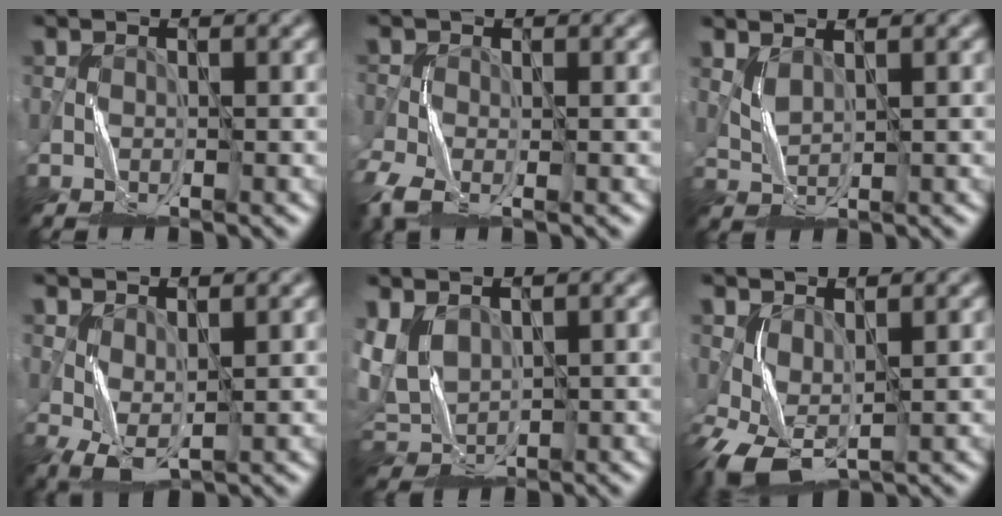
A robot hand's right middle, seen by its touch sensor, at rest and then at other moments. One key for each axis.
{"total": 4.1, "fx": -2.4, "fy": 2.0, "fz": 2.7, "tx": -0.074, "ty": -0.011, "tz": -0.055}
{"total": 1.3, "fx": 1.1, "fy": 0.1, "fz": 0.8, "tx": -0.027, "ty": -0.004, "tz": 0.029}
{"total": 2.7, "fx": 0.4, "fy": 1.1, "fz": 2.4, "tx": -0.065, "ty": -0.001, "tz": 0.010}
{"total": 3.5, "fx": 1.6, "fy": 2.3, "fz": 2.2, "tx": -0.069, "ty": 0.002, "tz": 0.035}
{"total": 4.4, "fx": -0.1, "fy": 2.3, "fz": 3.7, "tx": -0.098, "ty": 0.000, "tz": 0.002}